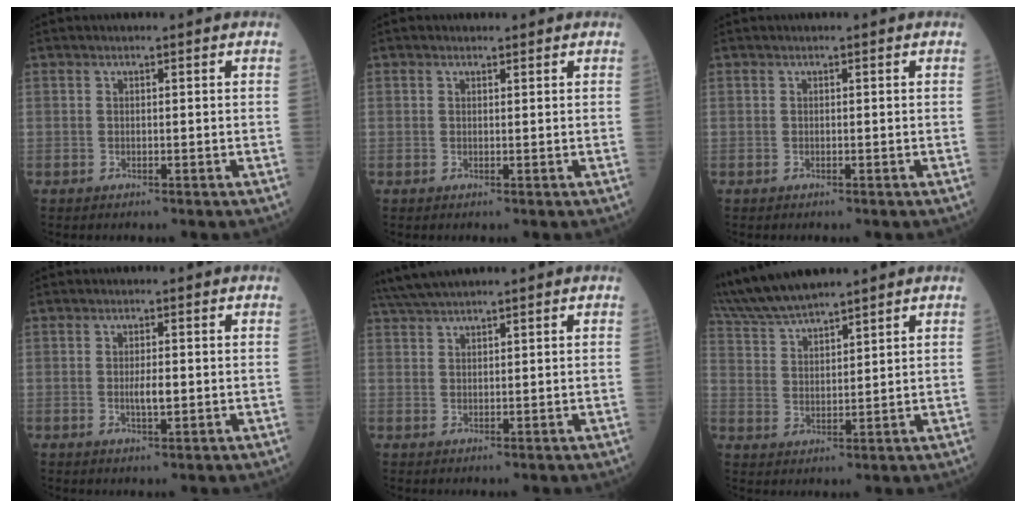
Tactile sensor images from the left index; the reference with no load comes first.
{"total": 0.6, "force": [0.5, 0.3, 0.0], "torque": [-0.009, -0.002, 0.007]}
{"total": 0.0}
{"total": 2.3, "force": [-0.1, 0.6, 2.2], "torque": [-0.045, -0.002, 0.000]}
{"total": 4.9, "force": [4.5, -0.2, 2.1], "torque": [-0.048, 0.028, 0.091]}
{"total": 10.7, "force": [9.7, 0.7, 4.3], "torque": [-0.094, 0.024, 0.193]}